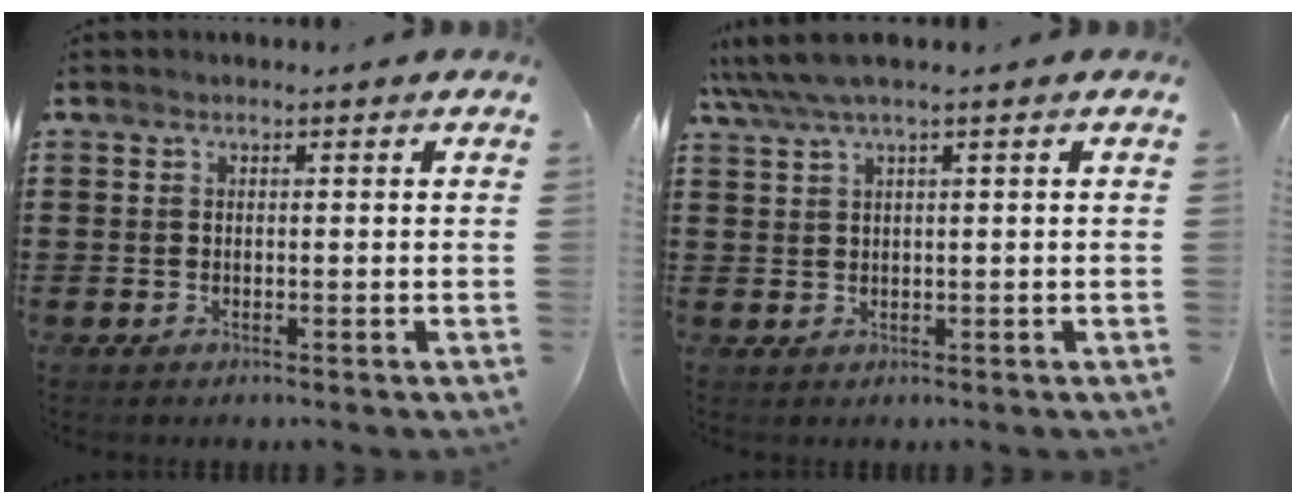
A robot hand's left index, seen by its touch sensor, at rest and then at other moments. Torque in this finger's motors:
{"motor_torque": [0.86, -1.18, 0.52, 0.16]}